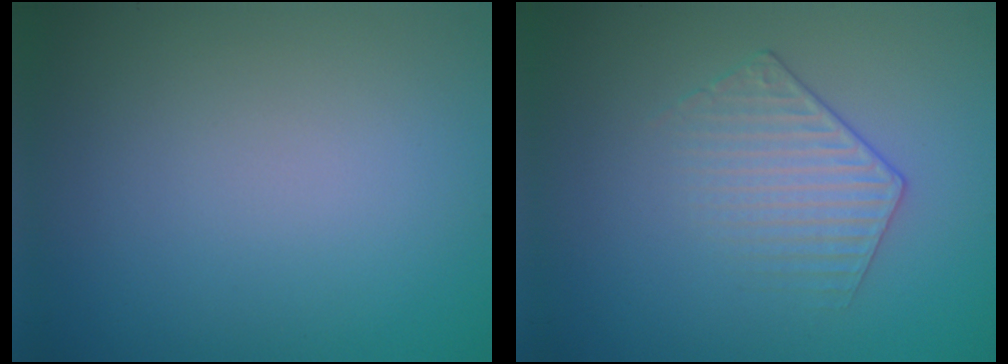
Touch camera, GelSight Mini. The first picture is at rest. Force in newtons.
{"total": 1.9, "press": 1.4, "slide": 1.3}